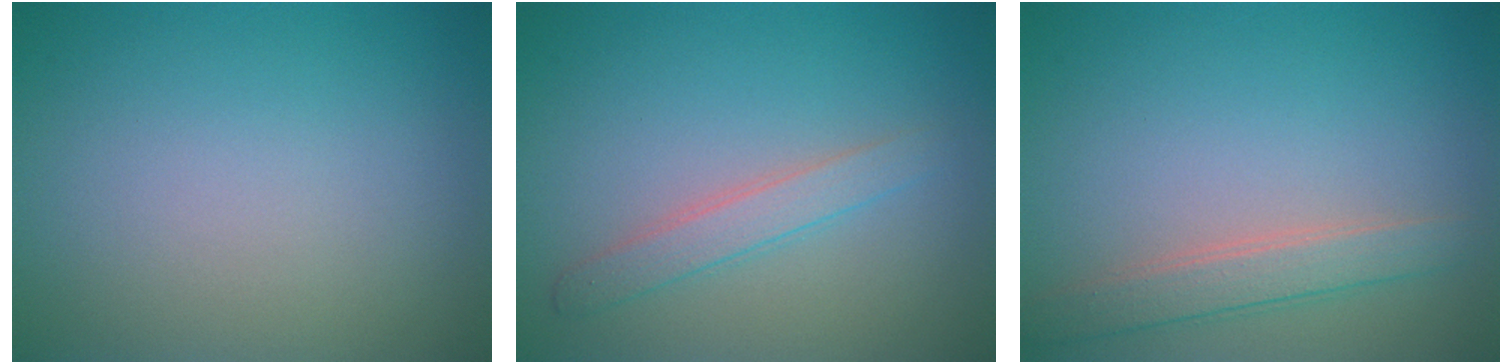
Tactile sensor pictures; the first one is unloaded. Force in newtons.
{"total": 2.1, "press": 2.1, "slide": 0.0}
{"total": 2.6, "press": 2.6, "slide": 0.1}